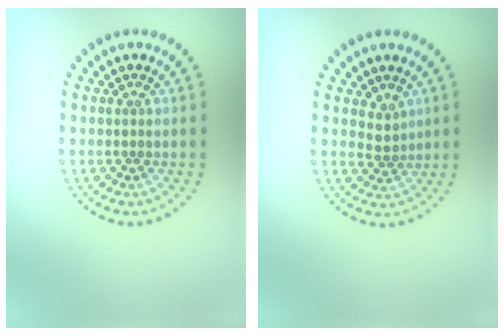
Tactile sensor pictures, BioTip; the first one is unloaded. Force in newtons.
{"total": 1.8, "press": 1.4, "slide": 1.2}